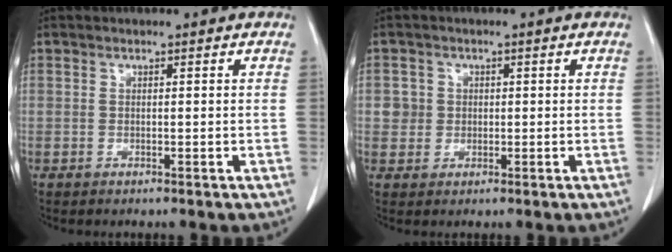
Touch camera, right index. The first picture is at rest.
{"total": 2.6, "force": [0.3, 2.6, 0.2], "torque": [0.006, 0.006, 0.005]}